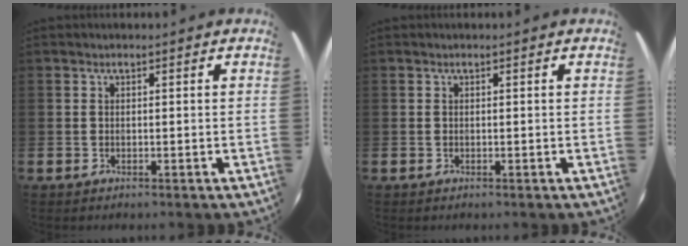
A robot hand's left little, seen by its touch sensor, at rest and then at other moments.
{"total": 0.0}